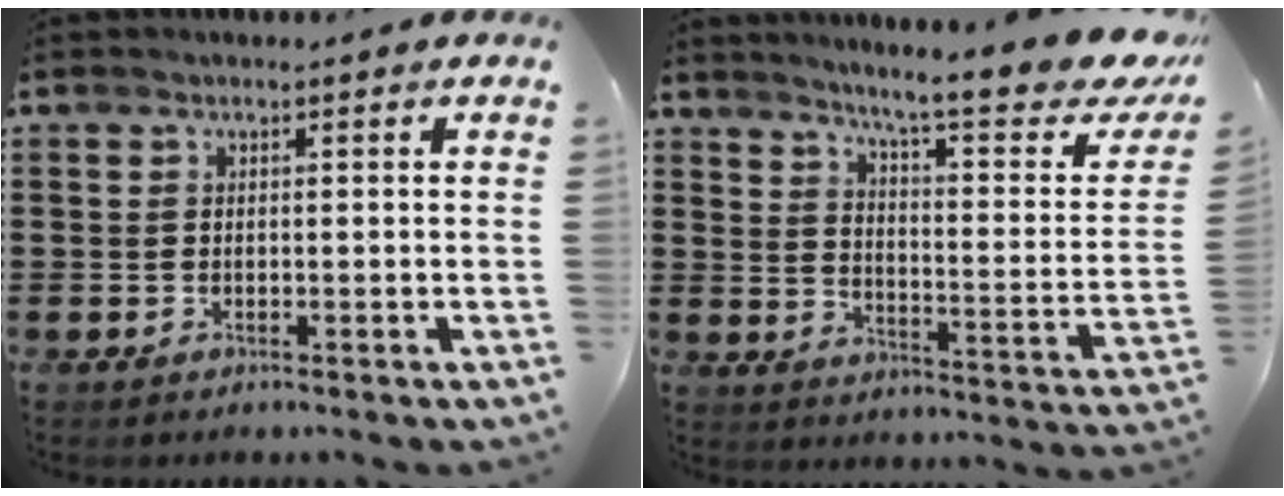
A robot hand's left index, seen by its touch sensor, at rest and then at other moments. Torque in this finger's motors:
{"motor_torque": [2.14, 0.00, 0.07, -0.03]}